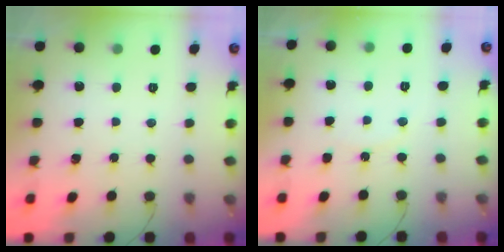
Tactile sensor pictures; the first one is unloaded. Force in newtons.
{"total": 4.5, "press": 4.5, "slide": 0.5}